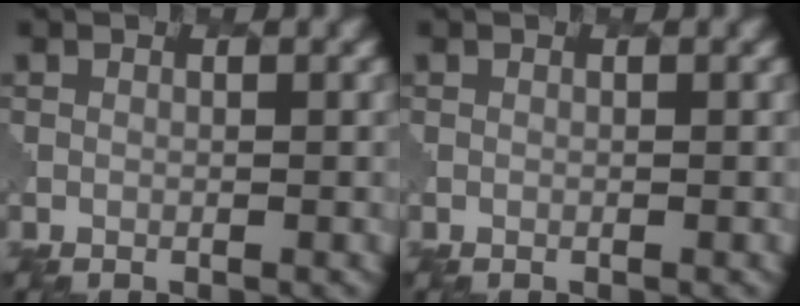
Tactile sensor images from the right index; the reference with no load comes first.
{"total": 0.0}